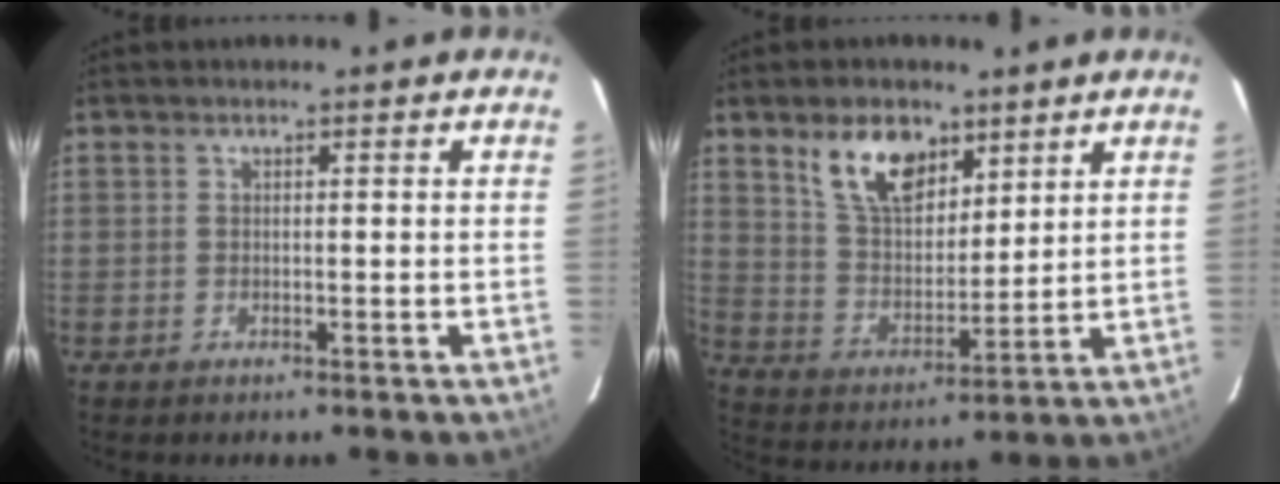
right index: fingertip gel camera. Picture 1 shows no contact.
{"total": 11.4, "force": [6.8, 6.2, 6.8], "torque": [-0.120, 0.011, 0.134]}